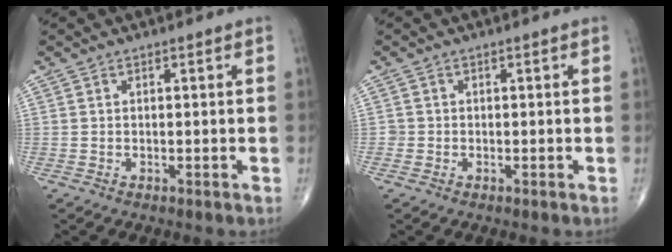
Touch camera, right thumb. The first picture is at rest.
{"total": 0.9, "force": [-0.2, 0.9, 0.0], "torque": [0.004, 0.006, -0.006]}